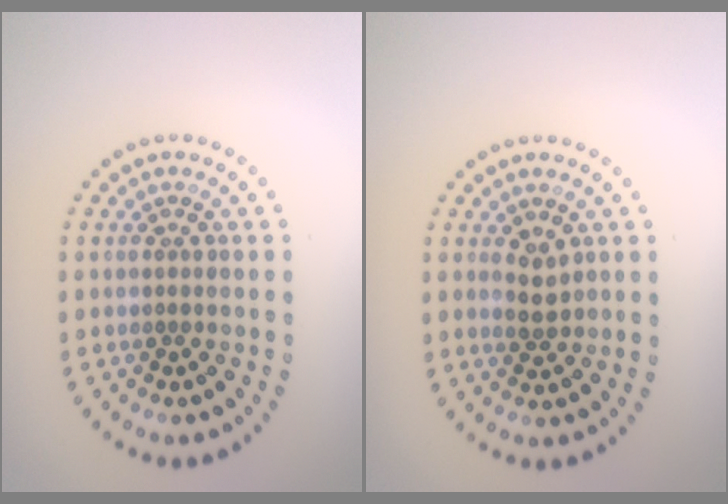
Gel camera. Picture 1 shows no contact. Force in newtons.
{"total": 1.9, "press": 1.8, "slide": 0.6}